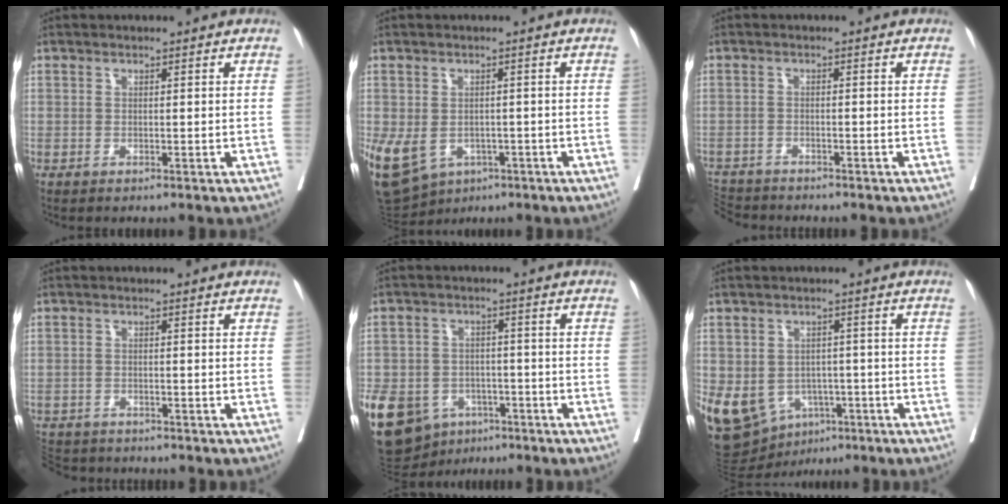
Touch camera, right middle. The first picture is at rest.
{"total": 15.4, "force": [-6.1, 11.9, 7.7], "torque": [-0.200, -0.005, -0.077]}
{"total": 6.2, "force": [-5.9, 1.5, 1.0], "torque": [-0.020, -0.008, -0.102]}
{"total": 8.6, "force": [-7.6, 3.2, 2.6], "torque": [-0.061, -0.007, -0.113]}
{"total": 21.5, "force": [-10.4, 16.0, 9.9], "torque": [-0.286, -0.010, -0.151]}
{"total": 12.0, "force": [-4.9, 9.2, 5.9], "torque": [-0.126, 0.012, -0.063]}